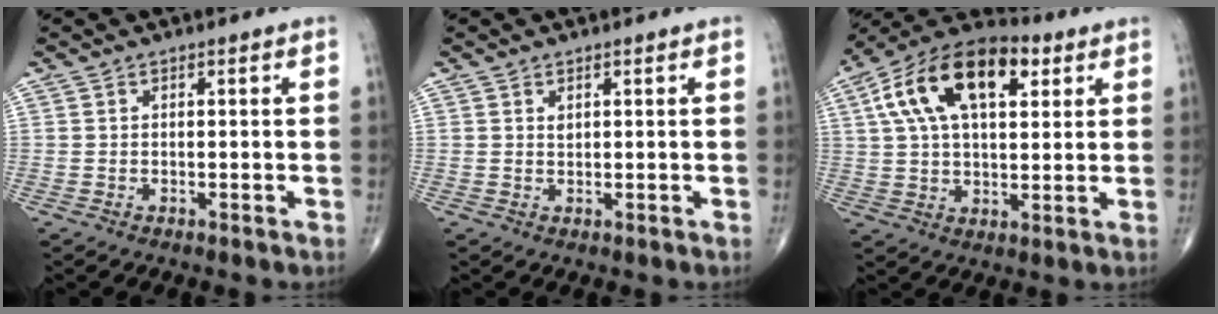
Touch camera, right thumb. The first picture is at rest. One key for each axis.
{"total": 0.9, "fx": 0.5, "fy": 0.5, "fz": 0.5, "tx": -0.006, "ty": -0.002, "tz": 0.010}
{"total": 18.8, "fx": 6.7, "fy": 9.7, "fz": 14.7, "tx": -0.245, "ty": 0.015, "tz": 0.106}